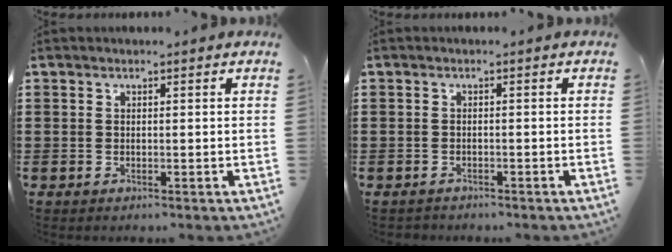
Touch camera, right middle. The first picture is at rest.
{"total": 0.9, "force": [-0.9, 0.1, -0.1], "torque": [-0.002, 0.000, -0.019]}